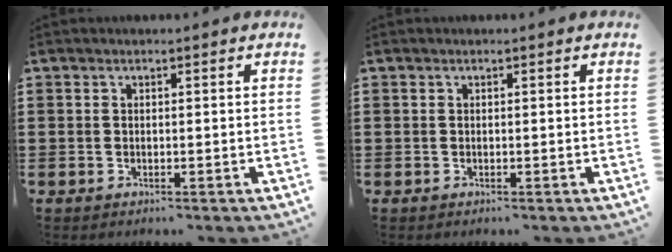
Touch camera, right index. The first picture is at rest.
{"total": 0.0}